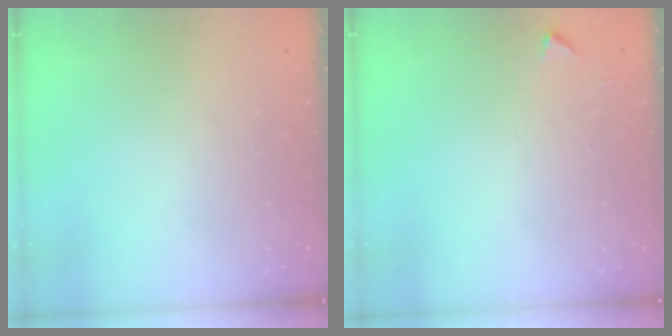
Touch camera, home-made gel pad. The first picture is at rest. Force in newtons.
{"total": 2.1, "press": 2.1, "slide": 0.3}